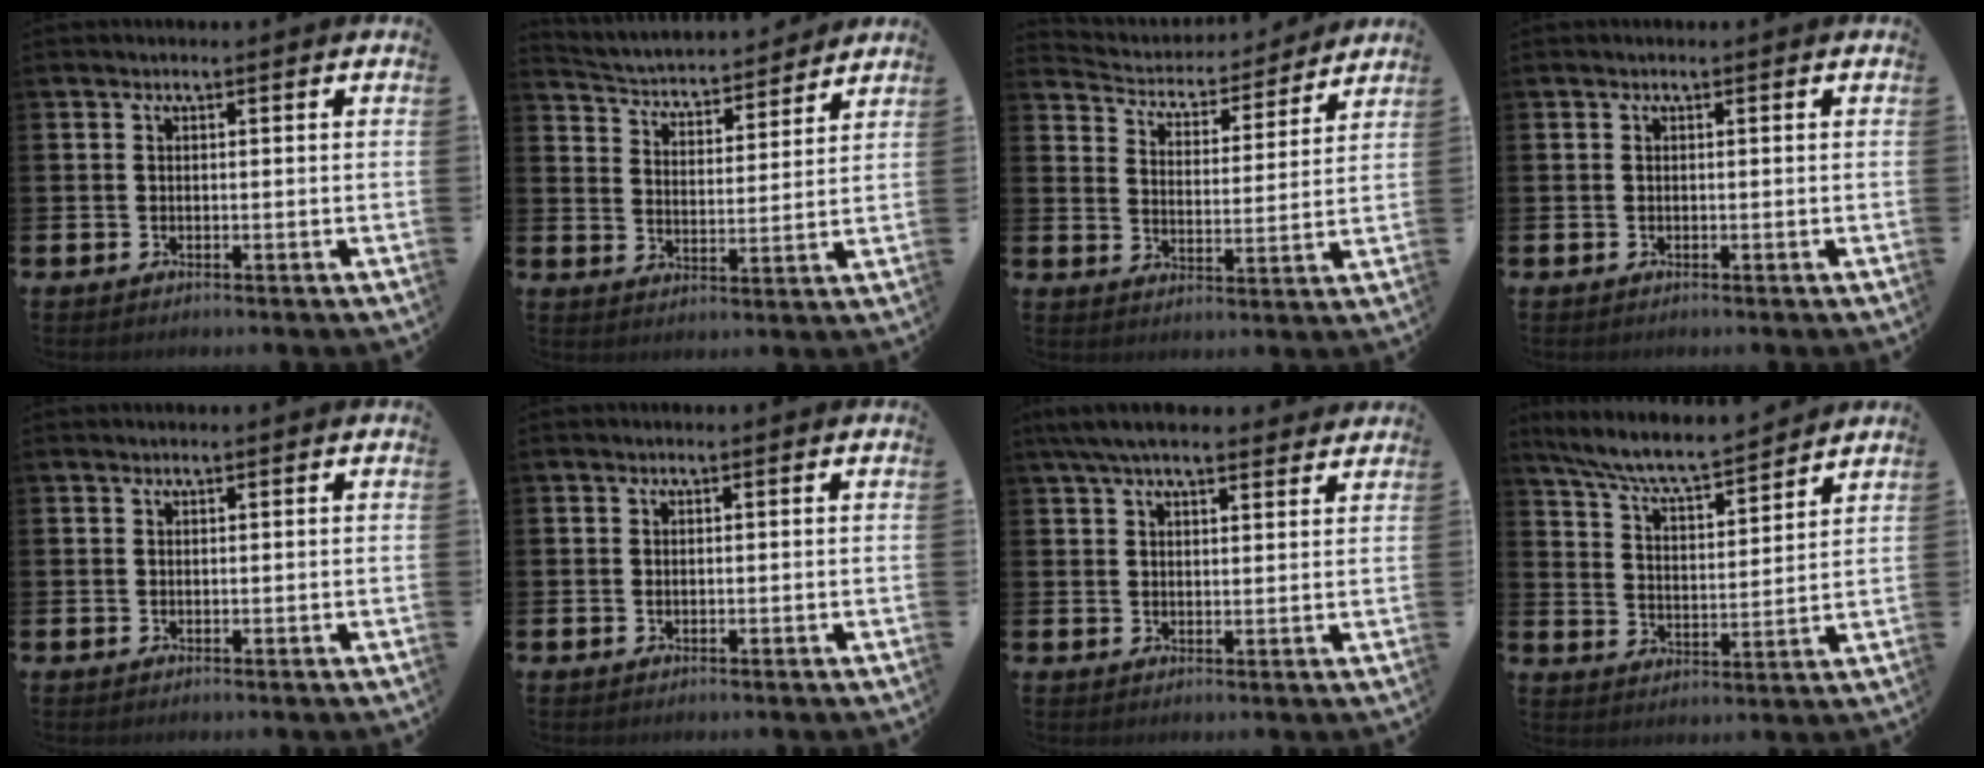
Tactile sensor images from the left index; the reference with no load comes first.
{"total": 3.9, "force": [3.8, 0.9, 0.2], "torque": [-0.034, -0.039, 0.059]}
{"total": 4.6, "force": [4.5, 1.3, 0.2], "torque": [-0.038, -0.043, 0.072]}
{"total": 0.0}
{"total": 0.0}
{"total": 0.0}
{"total": 5.9, "force": [5.2, 1.3, 2.4], "torque": [-0.057, -0.014, 0.097]}
{"total": 7.3, "force": [6.9, 0.4, 2.4], "torque": [-0.080, -0.050, 0.120]}